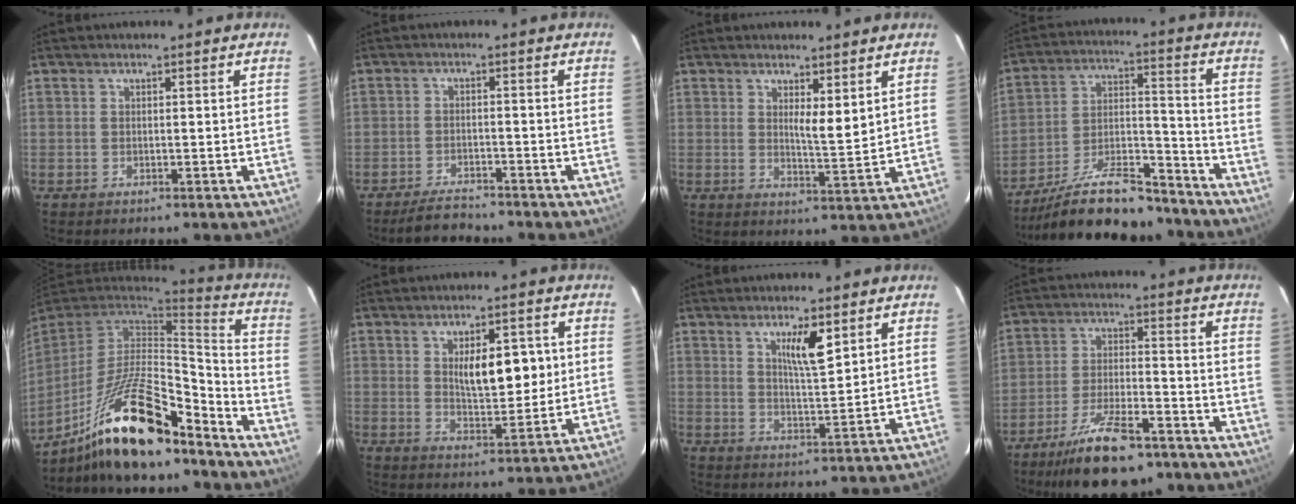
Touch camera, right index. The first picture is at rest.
{"total": 4.1, "force": [-3.9, 1.0, 0.9], "torque": [-0.020, -0.009, -0.067]}
{"total": 3.9, "force": [2.0, 0.6, 3.3], "torque": [-0.055, -0.014, 0.037]}
{"total": 16.7, "force": [-14.6, 3.4, 7.5], "torque": [-0.144, 0.012, -0.254]}
{"total": 19.9, "force": [-14.5, 4.4, 12.8], "torque": [-0.240, 0.011, -0.254]}
{"total": 8.4, "force": [1.7, 3.2, 7.5], "torque": [-0.115, 0.002, 0.035]}
{"total": 5.6, "force": [2.9, 0.6, 4.7], "torque": [-0.081, -0.006, 0.052]}
{"total": 12.9, "force": [-9.5, 3.2, 8.2], "torque": [-0.146, -0.014, -0.163]}